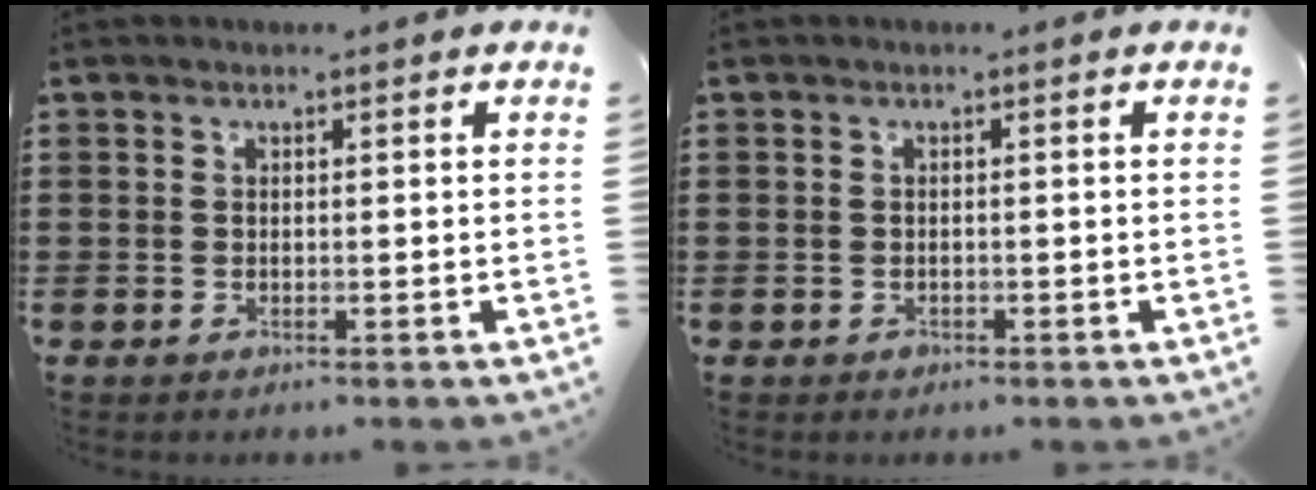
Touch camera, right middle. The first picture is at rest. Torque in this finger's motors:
{"motor_torque": [0.51, 0.39, -0.29, -0.06]}